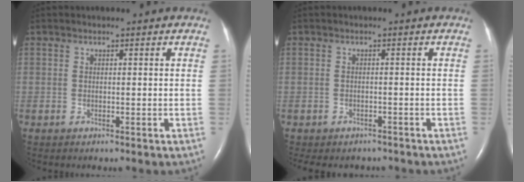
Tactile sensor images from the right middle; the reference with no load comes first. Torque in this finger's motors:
{"motor_torque": [0.60, -0.61, 0.00, 0.01]}